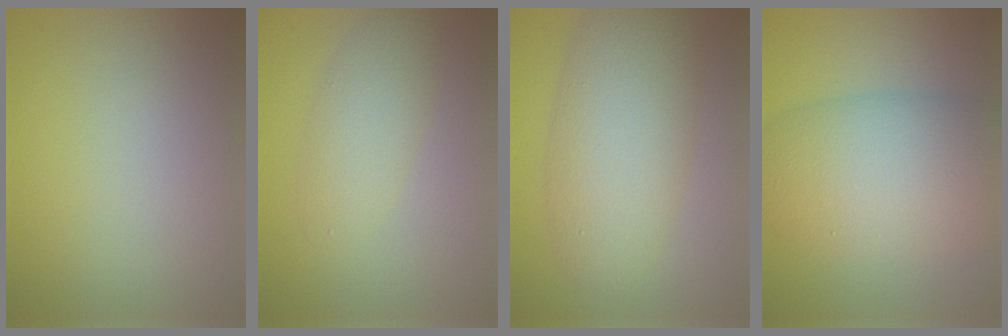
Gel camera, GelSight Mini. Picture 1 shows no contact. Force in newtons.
{"total": 2.9, "press": 2.9, "slide": 0.1}
{"total": 7.6, "press": 7.6, "slide": 0.2}
{"total": 9.9, "press": 9.9, "slide": 0.3}